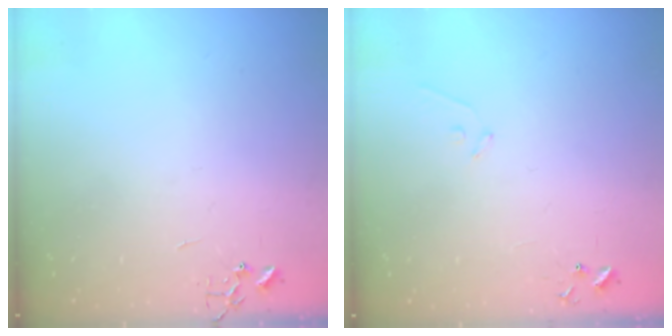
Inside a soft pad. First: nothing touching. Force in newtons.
{"total": 7.4, "press": 7.3, "slide": 0.6}